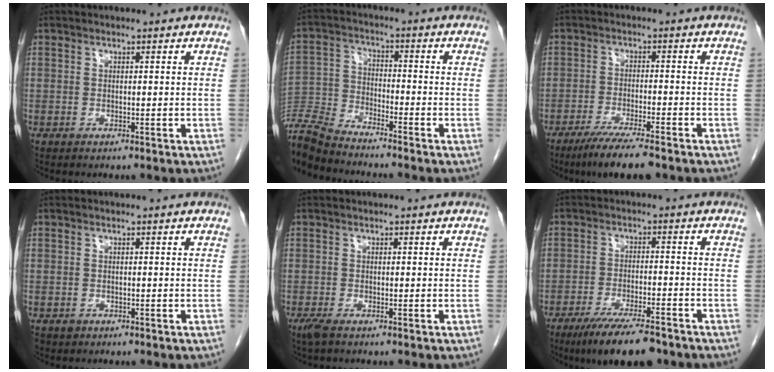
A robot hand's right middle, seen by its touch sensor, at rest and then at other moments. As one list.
[{"total": 9.9, "force": [-9.6, 0.0, 2.2], "torque": [-0.050, -0.007, -0.192]}, {"total": 7.7, "force": [-5.8, 0.3, 5.1], "torque": [-0.086, -0.020, -0.097]}, {"total": 0.7, "force": [-0.3, 0.6, 0.1], "torque": [-0.006, 0.003, -0.002]}, {"total": 1.6, "force": [-1.1, 0.4, 1.2], "torque": [-0.031, -0.007, -0.021]}, {"total": 11.3, "force": [-8.4, 1.9, 7.3], "torque": [-0.119, -0.024, -0.134]}]